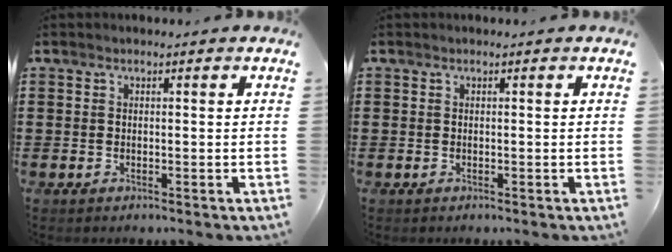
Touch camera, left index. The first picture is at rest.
{"total": 0.0}